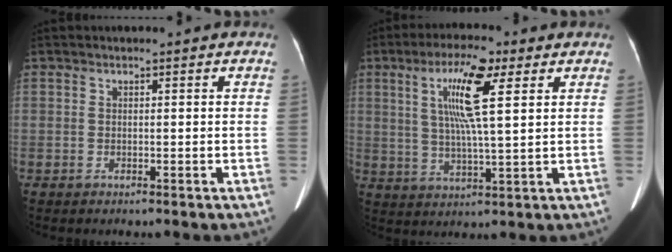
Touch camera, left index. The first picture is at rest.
{"total": 10.1, "force": [3.6, 1.0, 9.3], "torque": [-0.176, 0.006, 0.062]}